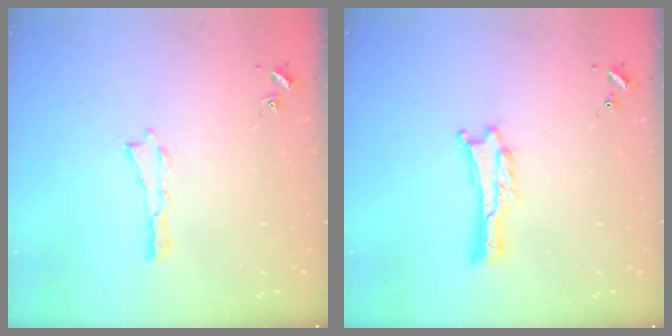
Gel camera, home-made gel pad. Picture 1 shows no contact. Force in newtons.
{"total": 0.6, "press": 0.6, "slide": 0.1}